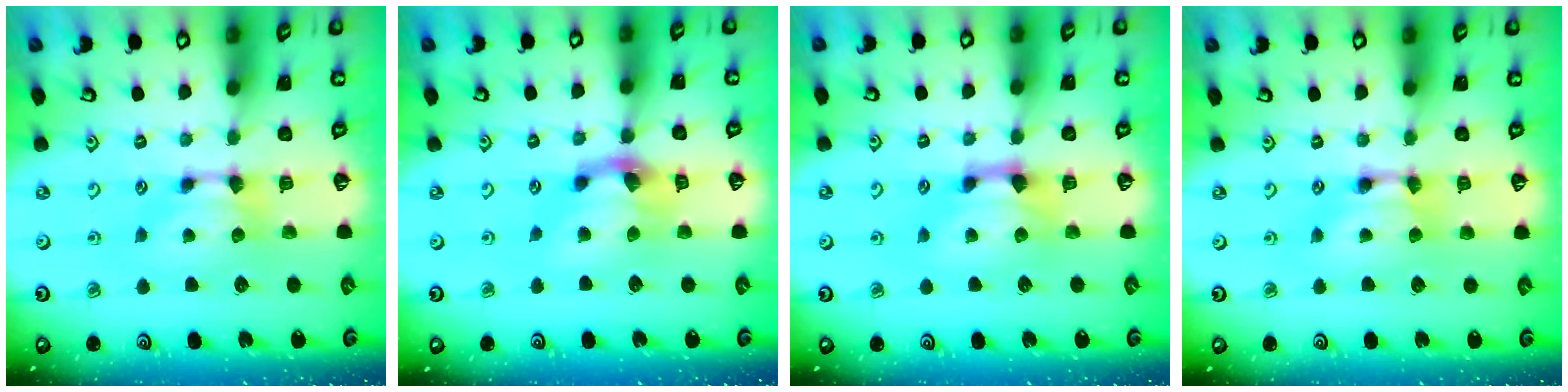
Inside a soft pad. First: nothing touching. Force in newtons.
{"total": 3.1, "press": 2.6, "slide": 1.8}
{"total": 1.9, "press": 1.3, "slide": 1.4}
{"total": 1.9, "press": 1.9, "slide": 0.1}